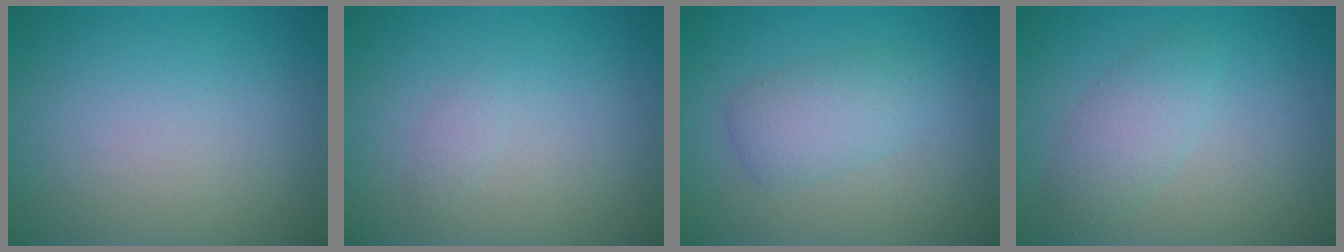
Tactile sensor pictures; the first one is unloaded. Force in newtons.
{"total": 0.7, "press": 0.7, "slide": 0.1}
{"total": 2.9, "press": 2.9, "slide": 0.0}
{"total": 2.5, "press": 2.5, "slide": 0.1}